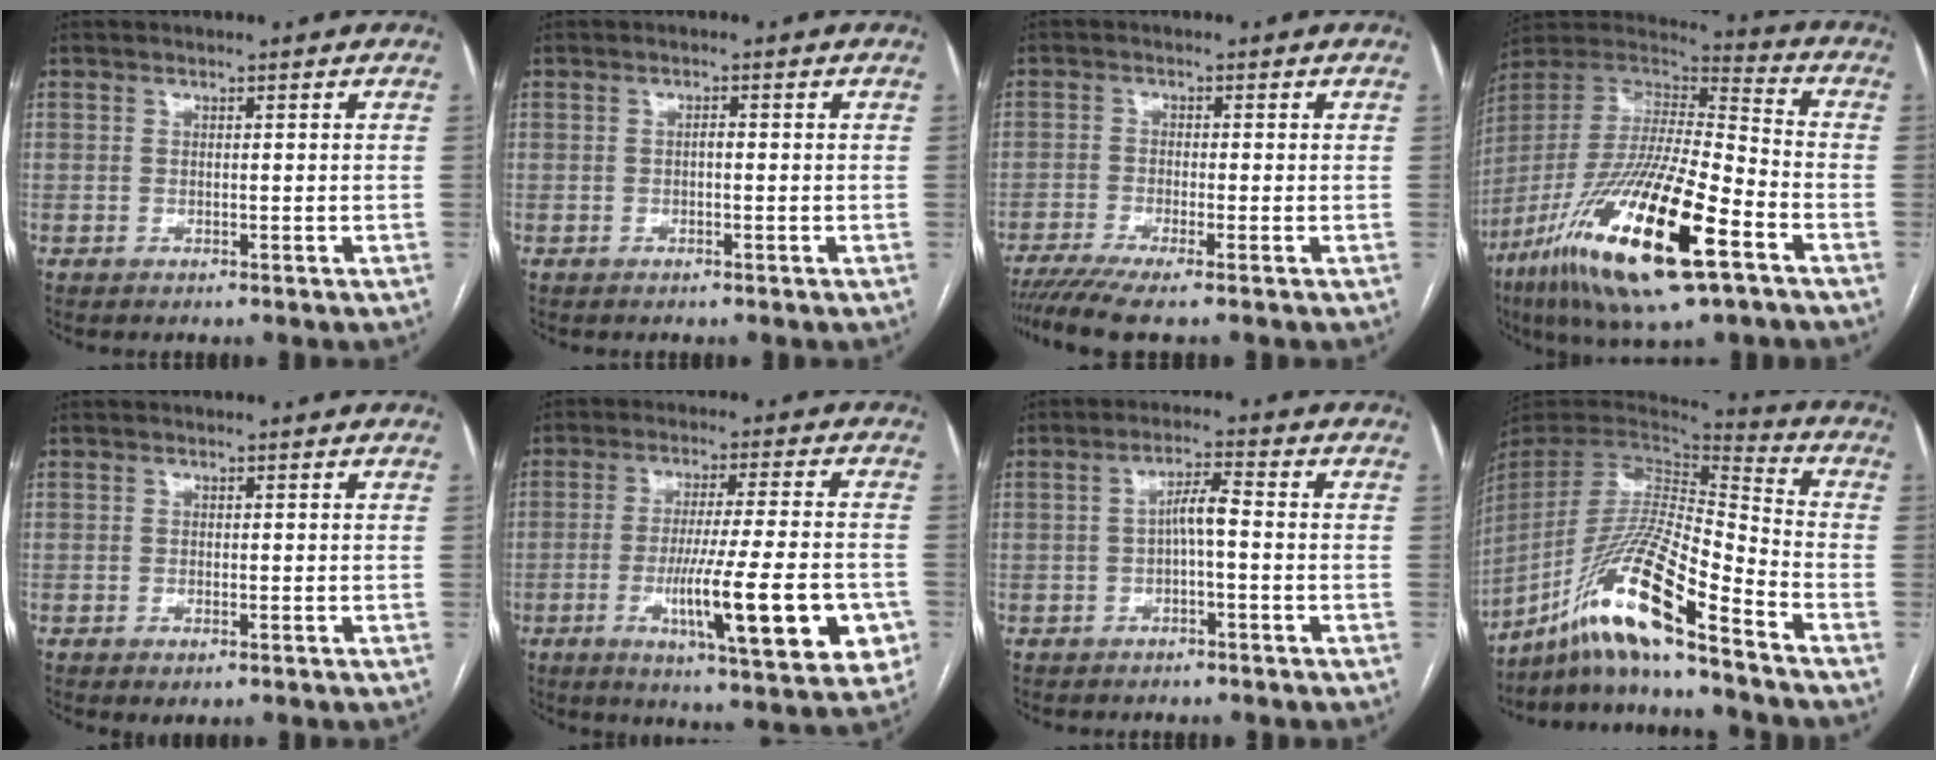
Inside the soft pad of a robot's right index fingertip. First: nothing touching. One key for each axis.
{"total": 0.7, "fx": -0.2, "fy": 0.3, "fz": 0.7, "tx": -0.011, "ty": 0.003, "tz": -0.004}
{"total": 6.2, "fx": -4.7, "fy": -0.4, "fz": 4.0, "tx": -0.064, "ty": -0.011, "tz": -0.081}
{"total": 25.1, "fx": -12.2, "fy": 4.1, "fz": 21.5, "tx": -0.427, "ty": -0.056, "tz": -0.223}
{"total": 1.1, "fx": -0.5, "fy": 0.4, "fz": 0.9, "tx": -0.009, "ty": -0.002, "tz": -0.003}
{"total": 17.8, "fx": -5.4, "fy": 1.8, "fz": 16.9, "tx": -0.222, "ty": -0.018, "tz": -0.072}
{"total": 3.7, "fx": -0.6, "fy": 0.5, "fz": 3.6, "tx": -0.062, "ty": 0.015, "tz": -0.008}
{"total": 18.4, "fx": -13.1, "fy": 0.2, "fz": 12.9, "tx": -0.277, "ty": -0.013, "tz": -0.247}